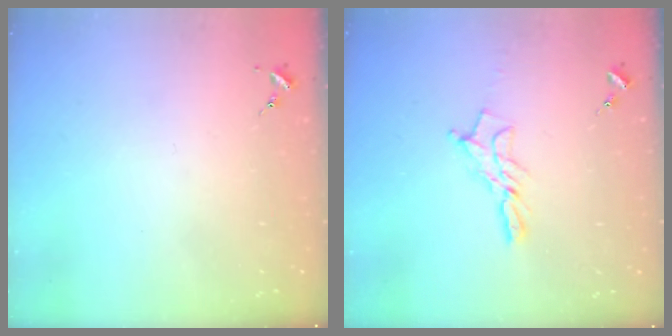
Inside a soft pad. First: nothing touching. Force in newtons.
{"total": 10.3, "press": 10.3, "slide": 0.7}